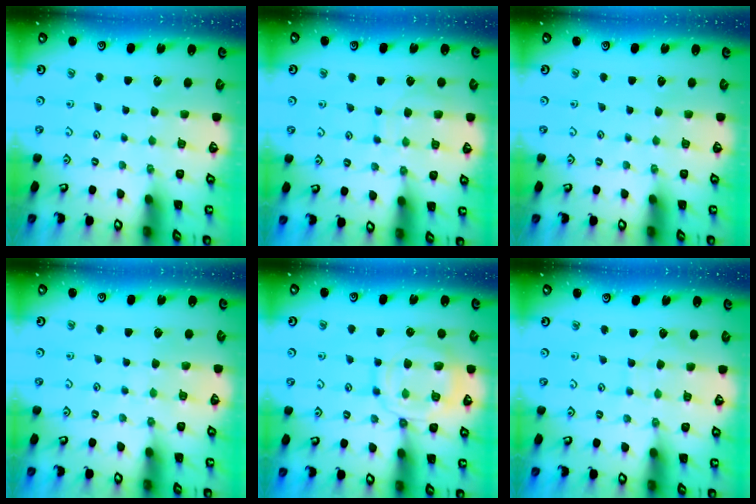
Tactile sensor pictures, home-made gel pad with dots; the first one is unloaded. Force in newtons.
{"total": 8.3, "press": 8.2, "slide": 0.8}
{"total": 0.0}
{"total": 5.6, "press": 5.6, "slide": 0.7}
{"total": 13.4, "press": 13.3, "slide": 1.3}
{"total": 5.1, "press": 5.1, "slide": 0.2}